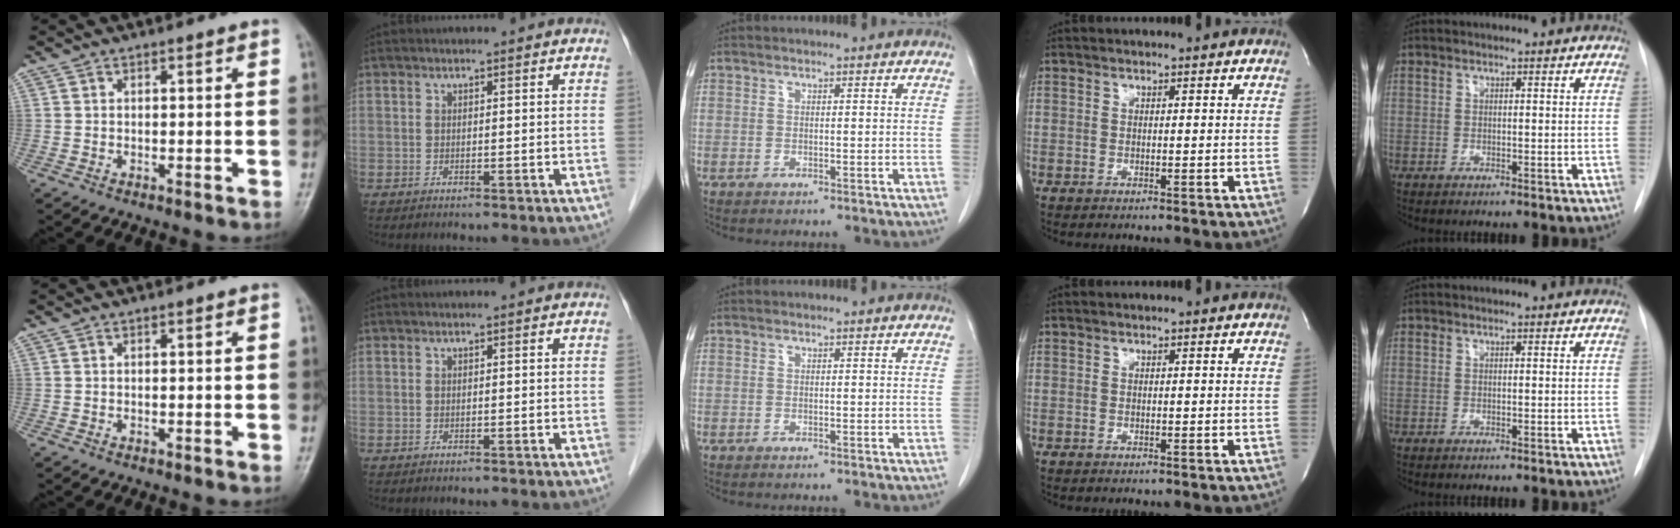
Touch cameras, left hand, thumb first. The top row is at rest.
{}